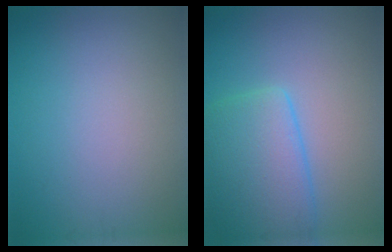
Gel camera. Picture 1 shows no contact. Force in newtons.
{"total": 5.9, "press": 5.8, "slide": 0.3}